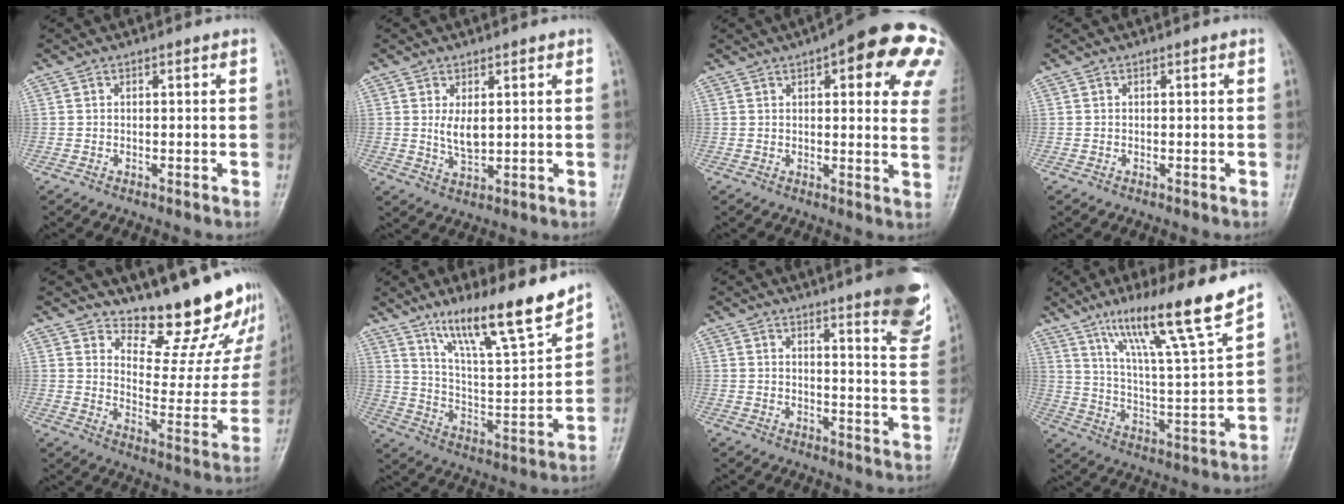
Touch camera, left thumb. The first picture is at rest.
{"total": 4.0, "force": [0.9, 2.0, 3.3], "torque": [-0.055, -0.013, 0.023]}
{"total": 20.4, "force": [9.3, 6.7, 16.9], "torque": [-0.179, -0.008, 0.098]}
{"total": 0.0}
{"total": 18.0, "force": [16.2, 5.4, 5.7], "torque": [-0.021, -0.153, 0.204]}
{"total": 16.3, "force": [12.3, 2.2, 10.4], "torque": [-0.155, -0.078, 0.219]}
{"total": 12.3, "force": [8.1, 2.0, 9.1], "torque": [-0.089, -0.048, 0.092]}
{"total": 16.9, "force": [11.9, 0.1, 12.0], "torque": [-0.187, -0.065, 0.202]}